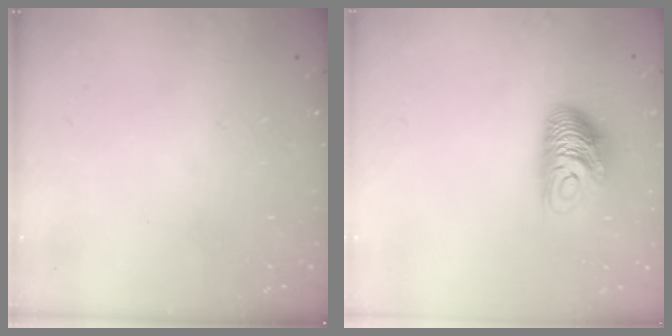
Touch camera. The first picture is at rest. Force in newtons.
{"total": 10.4, "press": 10.4, "slide": 0.4}